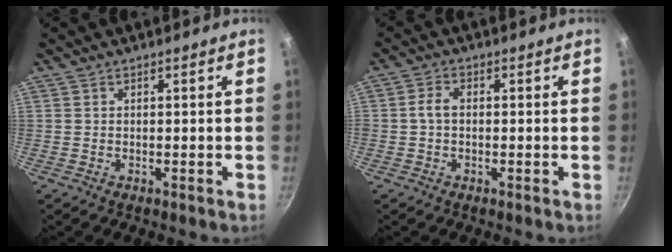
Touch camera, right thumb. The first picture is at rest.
{"total": 2.6, "force": [-0.1, 1.7, 1.9], "torque": [-0.037, 0.012, -0.006]}